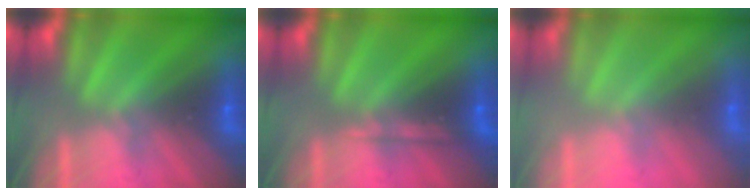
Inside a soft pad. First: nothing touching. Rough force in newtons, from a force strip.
{"total": 2.1}
{"total": 2.2}